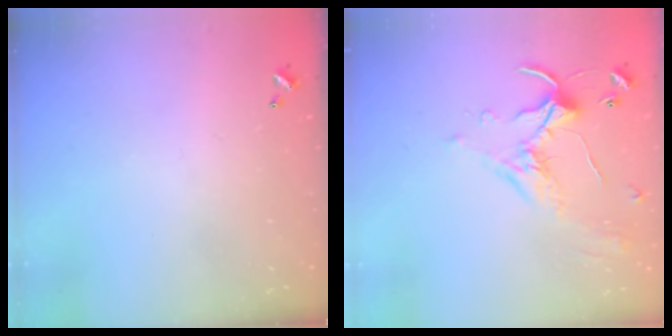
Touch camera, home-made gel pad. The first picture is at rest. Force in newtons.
{"total": 1.2, "press": 0.6, "slide": 1.1}